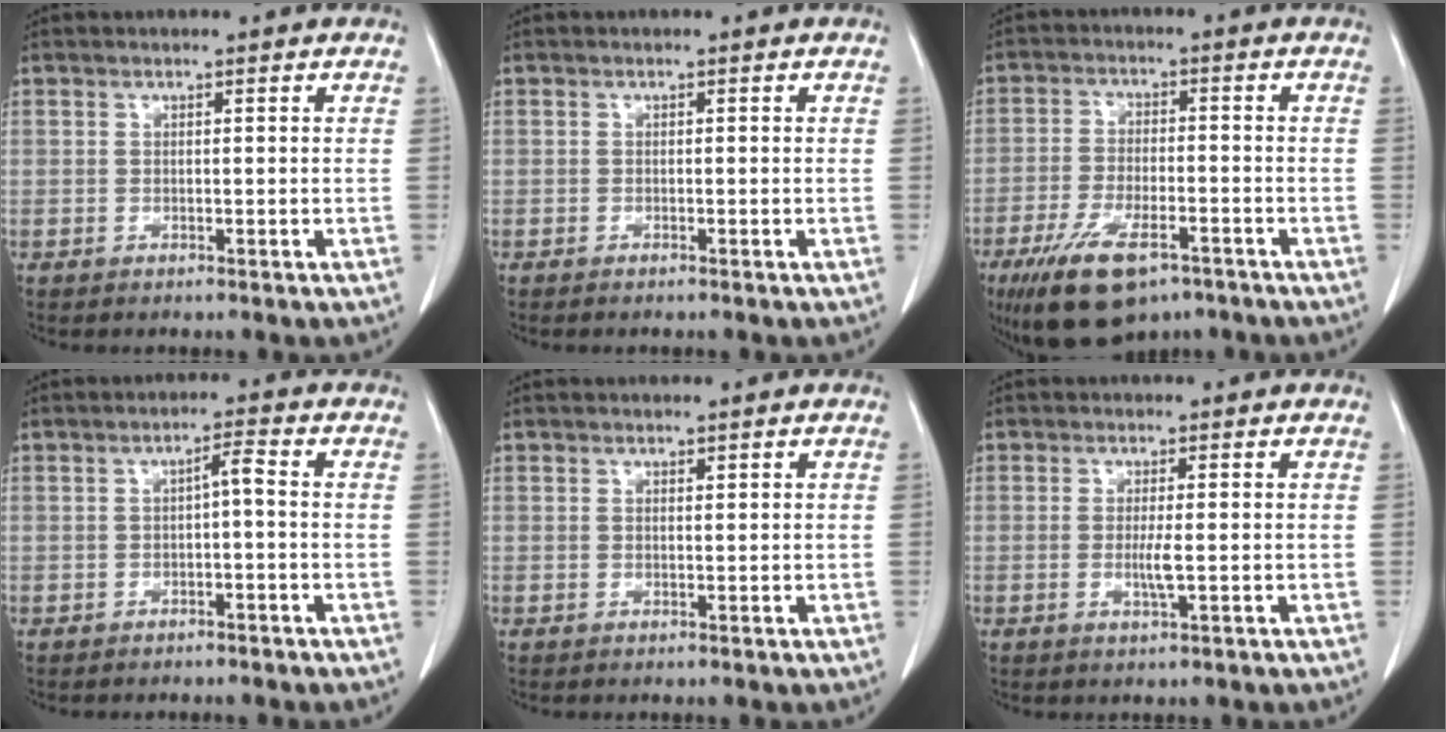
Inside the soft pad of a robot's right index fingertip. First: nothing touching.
{"total": 0.6, "force": [-0.6, 0.0, 0.3], "torque": [-0.010, -0.002, -0.008]}
{"total": 12.3, "force": [-7.8, 4.6, 8.3], "torque": [-0.158, -0.015, -0.128]}
{"total": 2.3, "force": [-0.4, 0.3, 2.2], "torque": [-0.035, 0.007, -0.007]}
{"total": 0.6, "force": [0.5, 0.2, 0.3], "torque": [-0.004, -0.006, 0.007]}
{"total": 2.4, "force": [-0.3, 0.0, 2.4], "torque": [-0.049, -0.006, -0.006]}